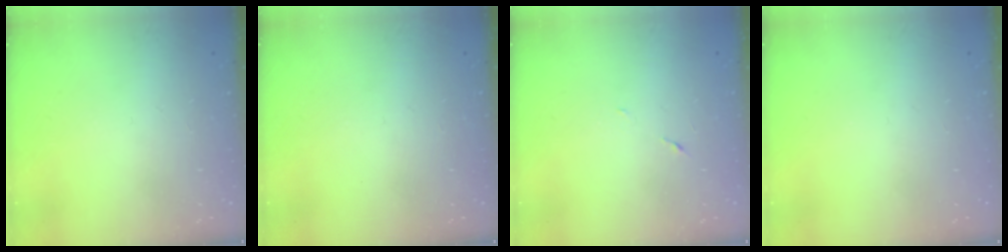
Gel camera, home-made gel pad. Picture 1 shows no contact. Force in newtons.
{"total": 0.0}
{"total": 5.0, "press": 4.8, "slide": 1.4}
{"total": 0.0}